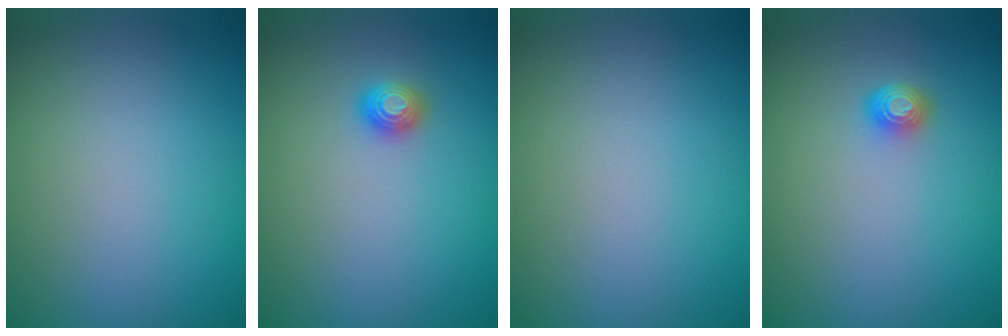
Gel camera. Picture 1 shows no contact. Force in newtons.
{"total": 1.1, "press": 1.1, "slide": 0.1}
{"total": 0.0}
{"total": 1.7, "press": 1.2, "slide": 1.1}